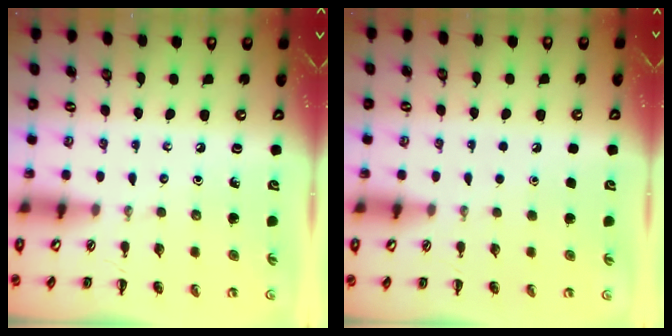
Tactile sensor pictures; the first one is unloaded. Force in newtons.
{"total": 1.7, "press": 1.7, "slide": 0.1}